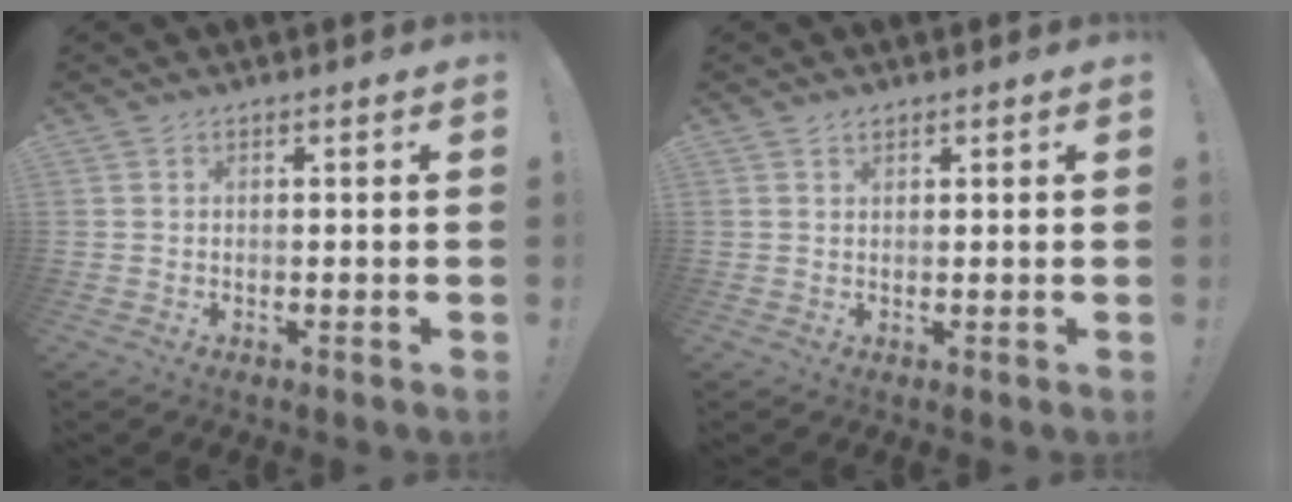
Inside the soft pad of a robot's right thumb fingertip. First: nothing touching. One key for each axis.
{"total": 1.2, "fx": 1.0, "fy": 0.6, "fz": 0.4, "tx": 0.000, "ty": -0.005, "tz": 0.019}